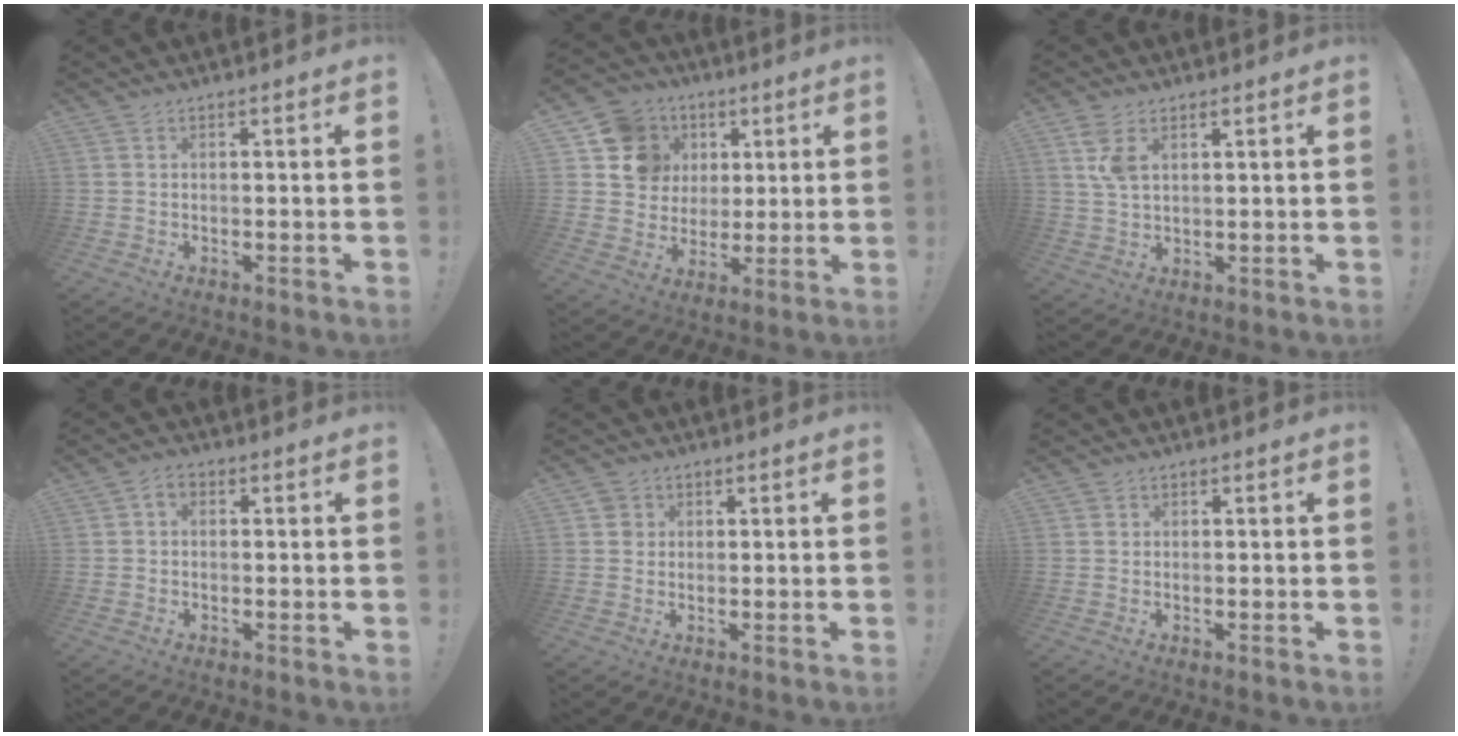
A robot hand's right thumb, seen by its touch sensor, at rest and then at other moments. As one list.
[{"total": 12.9, "force": [4.4, 11.7, 3.4], "torque": [-0.055, -0.012, 0.100]}, {"total": 5.6, "force": [2.6, 2.7, 4.1], "torque": [-0.083, -0.007, 0.046]}, {"total": 2.5, "force": [0.0, 1.7, 1.8], "torque": [-0.032, 0.006, -0.001]}, {"total": 2.8, "force": [0.8, 2.6, 0.7], "torque": [-0.010, 0.004, 0.013]}, {"total": 0.9, "force": [0.4, 0.8, 0.1], "torque": [-0.001, 0.003, 0.008]}]